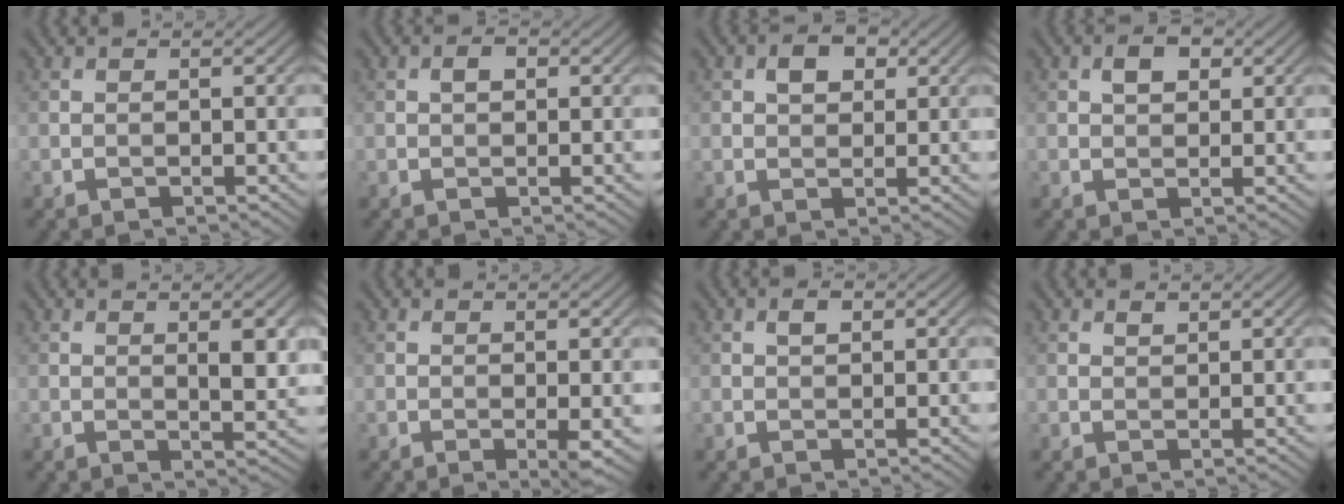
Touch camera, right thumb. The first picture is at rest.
{"total": 1.4, "force": [0.3, 0.8, 1.1], "torque": [-0.017, 0.003, 0.003]}
{"total": 3.2, "force": [1.2, 2.1, 2.1], "torque": [-0.037, 0.004, 0.018]}
{"total": 2.8, "force": [1.0, 1.7, 1.9], "torque": [-0.032, 0.004, 0.015]}
{"total": 4.0, "force": [1.1, 1.4, 3.6], "torque": [-0.061, -0.003, 0.024]}
{"total": 2.0, "force": [-0.2, 0.2, 2.0], "torque": [-0.035, -0.008, -0.004]}
{"total": 1.3, "force": [0.5, 0.7, 1.0], "torque": [-0.018, 0.000, 0.009]}
{"total": 0.9, "force": [0.7, 0.4, 0.4], "torque": [-0.008, -0.003, 0.014]}